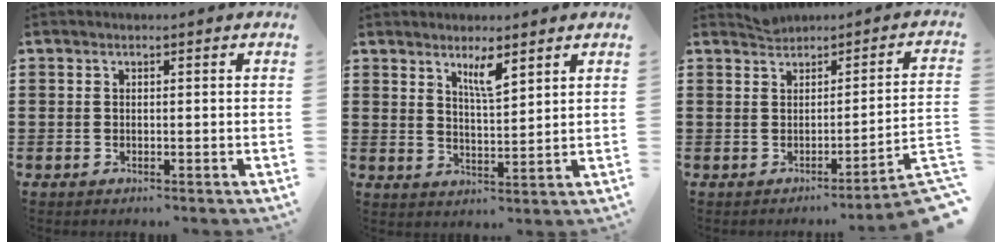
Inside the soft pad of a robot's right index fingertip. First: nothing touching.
{"total": 4.4, "force": [3.1, 0.9, 3.1], "torque": [-0.060, -0.001, 0.052]}
{"total": 2.3, "force": [-0.5, -0.8, 2.1], "torque": [-0.040, -0.014, -0.010]}